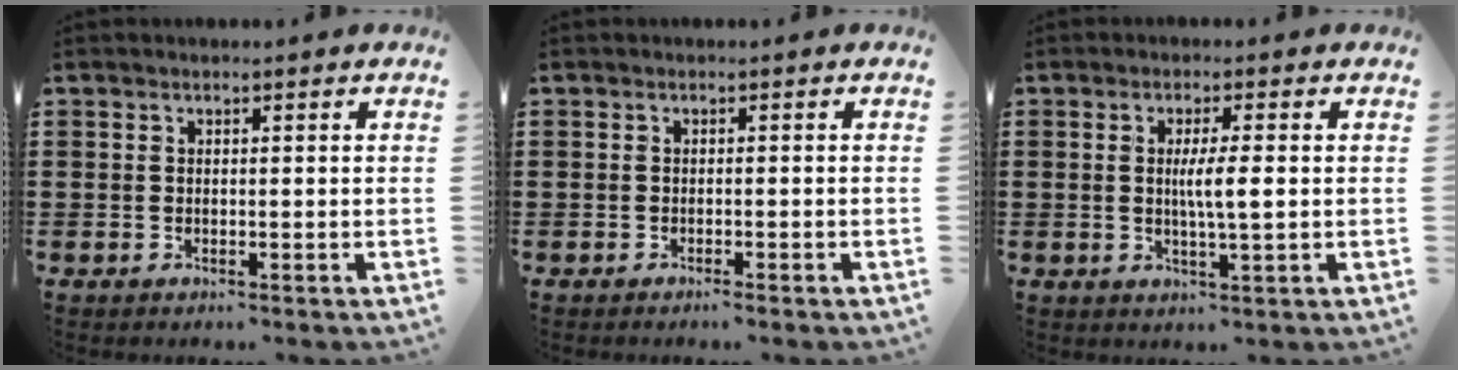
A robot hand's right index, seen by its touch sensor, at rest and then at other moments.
{"total": 0.6, "force": [-0.6, -0.1, 0.3], "torque": [-0.008, -0.004, -0.011]}
{"total": 4.3, "force": [0.2, 0.3, 4.3], "torque": [-0.078, -0.005, 0.001]}